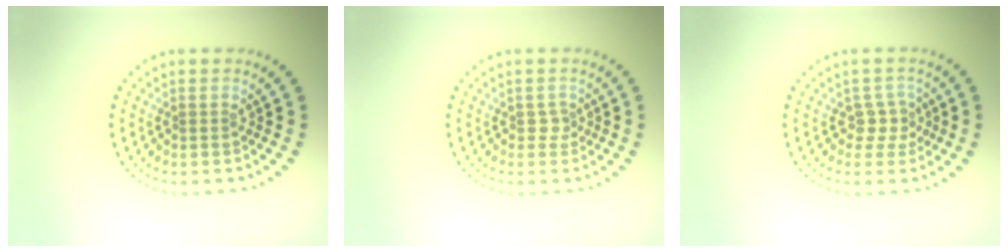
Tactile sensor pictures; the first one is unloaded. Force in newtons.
{"total": 0.9, "press": 0.7, "slide": 0.6}
{"total": 1.8, "press": 1.4, "slide": 1.1}